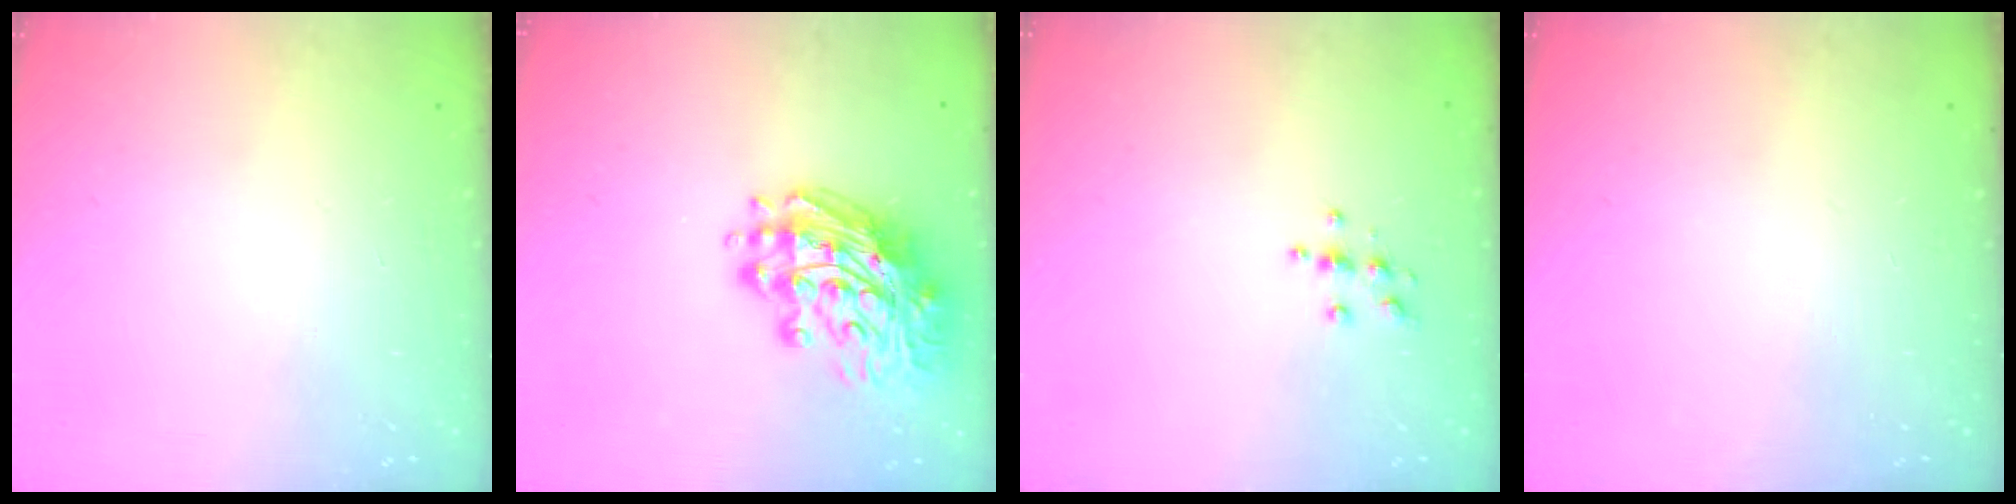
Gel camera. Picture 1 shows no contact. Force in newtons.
{"total": 15.0, "press": 14.9, "slide": 1.6}
{"total": 3.9, "press": 3.8, "slide": 0.4}
{"total": 0.0}